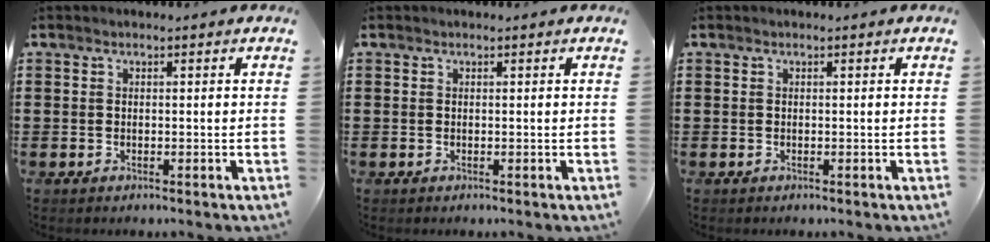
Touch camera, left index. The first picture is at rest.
{"total": 0.0}
{"total": 0.0}